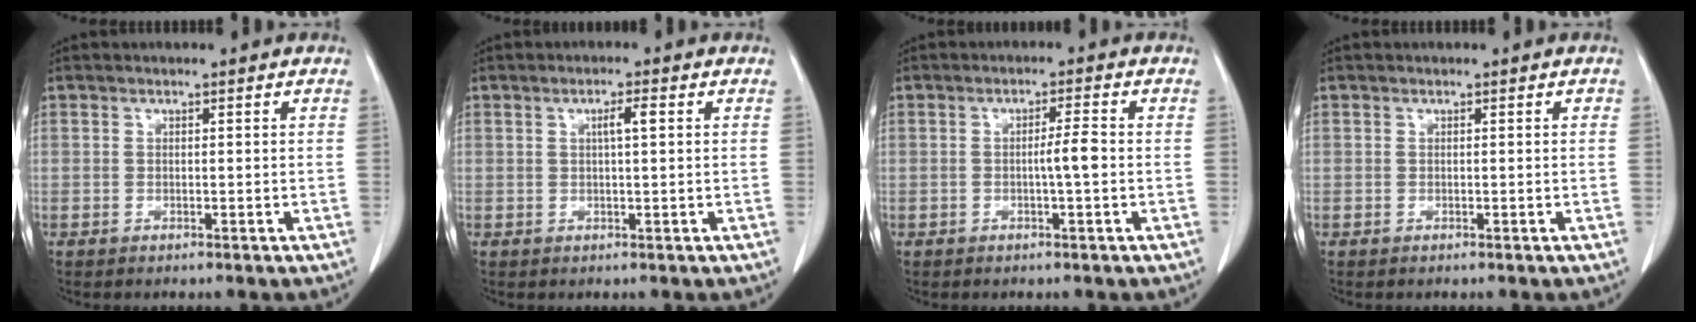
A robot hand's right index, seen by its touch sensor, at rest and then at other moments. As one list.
[{"total": 2.3, "force": [0.6, 0.1, 2.2], "torque": [-0.038, 0.002, 0.010]}, {"total": 3.0, "force": [-0.4, -0.1, 2.9], "torque": [-0.048, 0.000, -0.008]}, {"total": 0.0}]